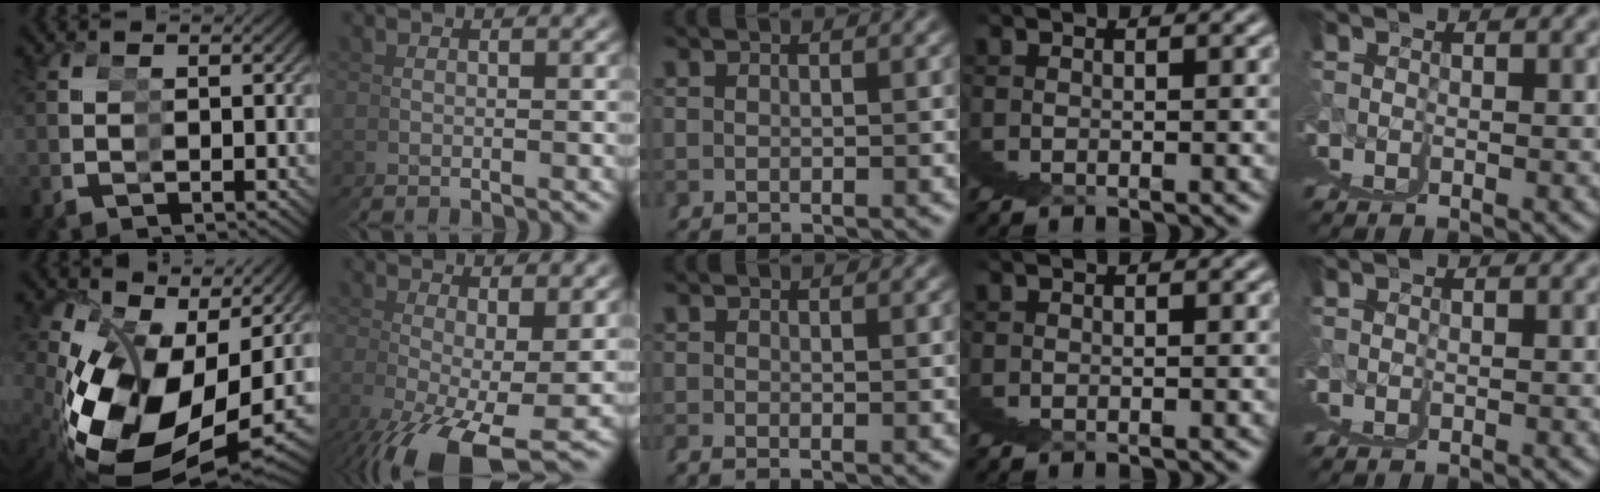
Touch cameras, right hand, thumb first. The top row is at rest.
{"thumb": {"total": 13.8, "force": [-0.6, 8.7, 10.7], "torque": [-0.245, -0.040, 0.021]}, "index": {"total": 4.1, "force": [-2.2, 0.5, 3.4], "torque": [-0.066, -0.015, -0.024]}, "middle": {"total": 1.0, "force": [-0.8, -0.3, 0.4], "torque": [0.000, -0.002, -0.016]}}